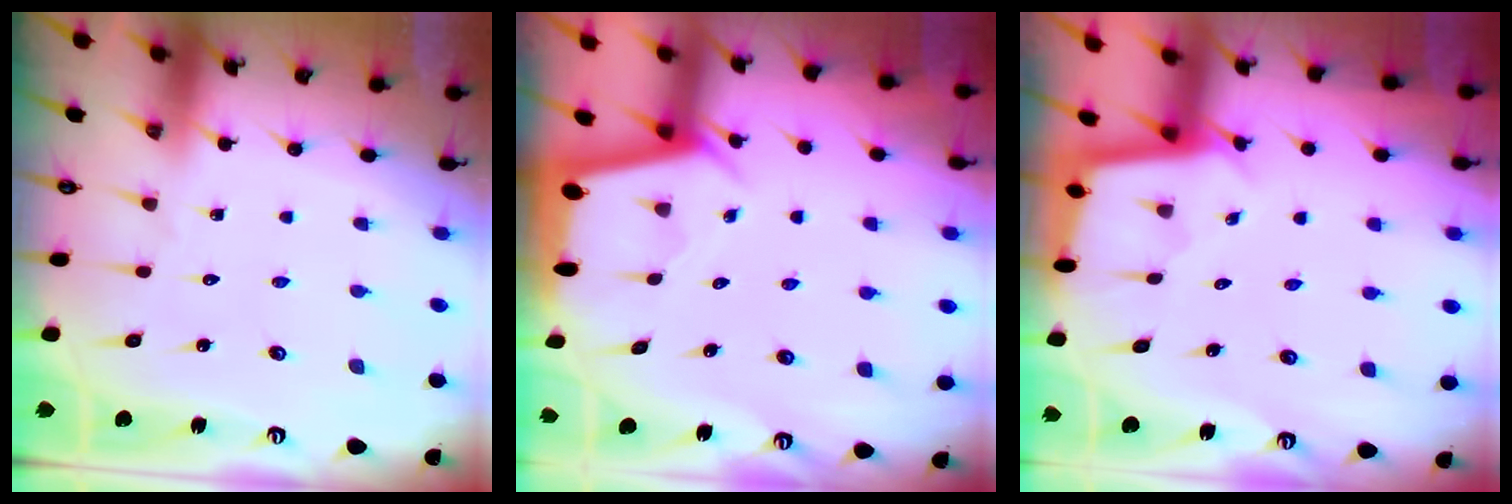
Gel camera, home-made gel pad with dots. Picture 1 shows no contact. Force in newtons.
{"total": 2.2, "press": 2.2, "slide": 0.3}
{"total": 2.2, "press": 2.2, "slide": 0.1}